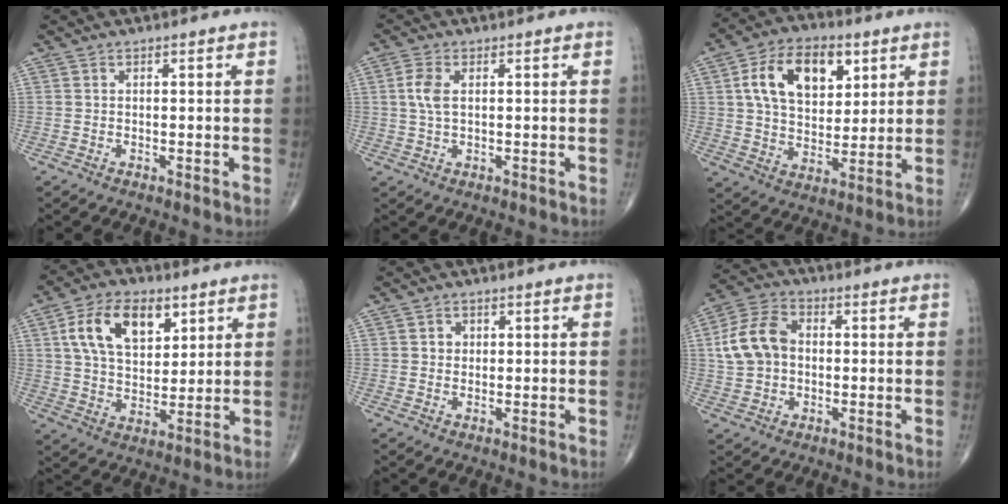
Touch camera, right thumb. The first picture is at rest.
{"total": 4.1, "force": [0.8, 2.1, 3.4], "torque": [-0.082, 0.007, 0.015]}
{"total": 15.5, "force": [5.5, 9.7, 10.8], "torque": [-0.154, -0.010, 0.097]}
{"total": 13.9, "force": [5.6, 8.2, 9.7], "torque": [-0.149, -0.013, 0.104]}
{"total": 1.9, "force": [0.4, 1.7, 0.7], "torque": [-0.001, 0.000, 0.005]}
{"total": 10.4, "force": [0.6, 7.7, 6.9], "torque": [-0.126, 0.024, 0.006]}